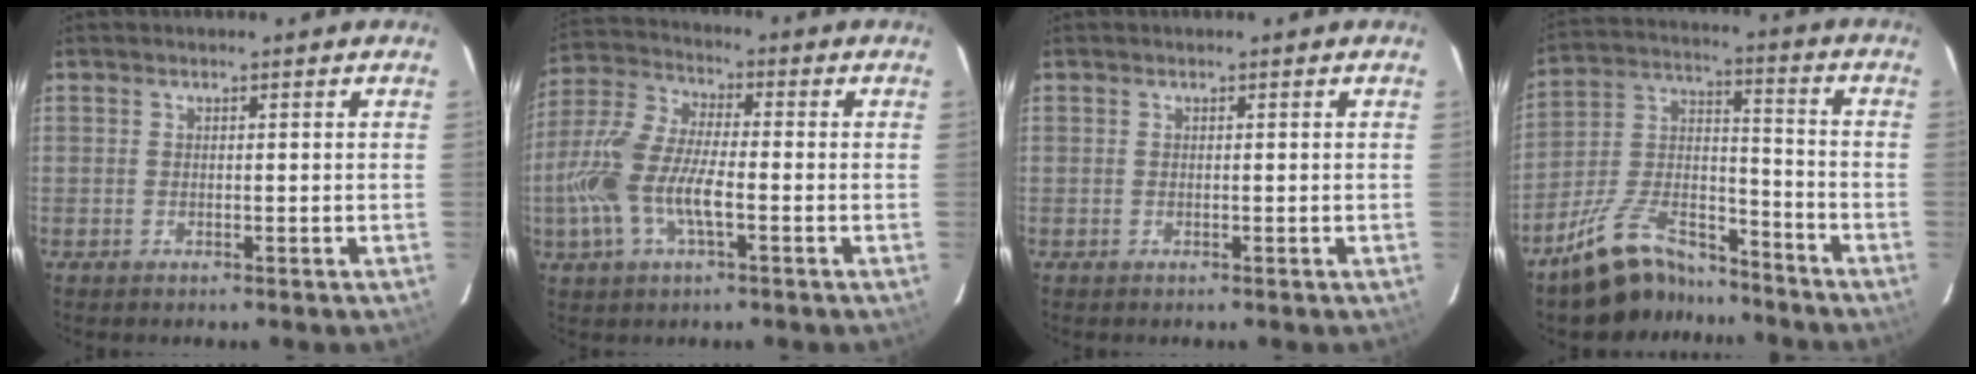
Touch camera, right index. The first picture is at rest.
{"total": 13.6, "force": [-3.5, 5.4, 12.0], "torque": [-0.264, 0.001, -0.072]}
{"total": 0.0}
{"total": 14.9, "force": [-11.9, 6.2, 6.5], "torque": [-0.142, 0.036, -0.198]}